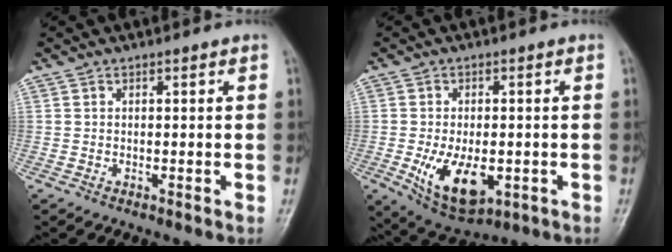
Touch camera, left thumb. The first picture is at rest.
{"total": 11.0, "force": [-2.7, 6.0, 8.8], "torque": [-0.139, -0.008, -0.030]}